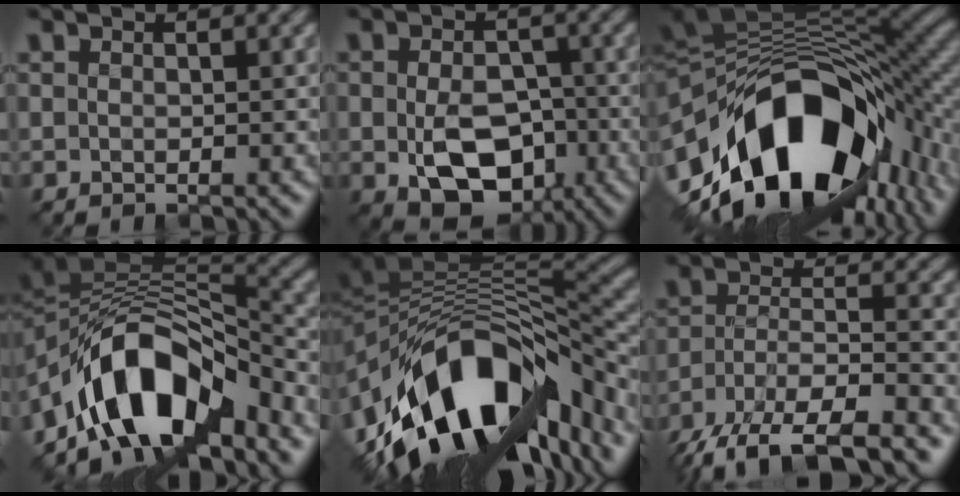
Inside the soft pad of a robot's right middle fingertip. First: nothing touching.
{"total": 7.9, "force": [-2.3, 5.3, 5.4], "torque": [-0.103, -0.019, -0.033]}
{"total": 17.9, "force": [-6.3, 10.0, 13.4], "torque": [-0.240, -0.022, -0.091]}
{"total": 11.4, "force": [-6.4, 5.4, 7.7], "torque": [-0.119, 0.015, -0.123]}
{"total": 15.0, "force": [-6.0, 8.3, 11.0], "torque": [-0.202, 0.005, -0.095]}
{"total": 11.7, "force": [-9.0, 4.0, 6.3], "torque": [-0.127, -0.020, -0.146]}